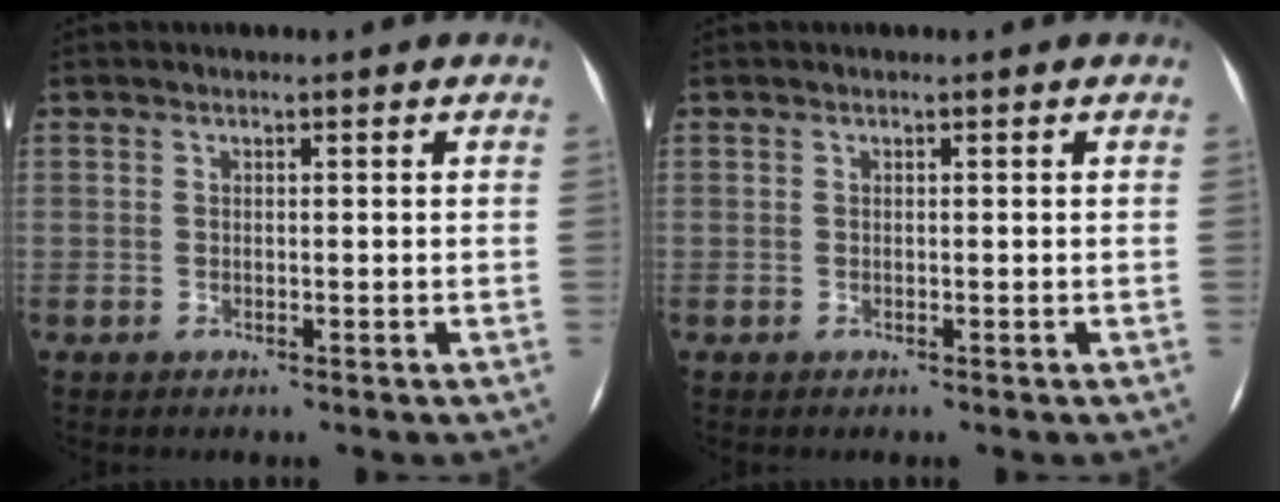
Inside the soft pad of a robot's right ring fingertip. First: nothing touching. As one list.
[{"total": 0.0}]